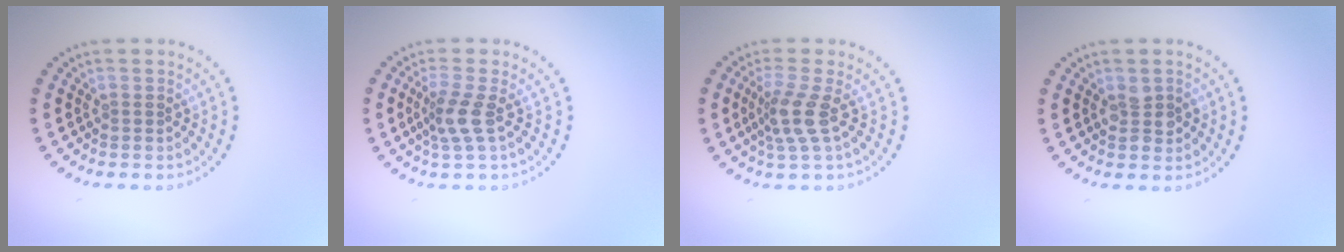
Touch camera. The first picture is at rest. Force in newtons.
{"total": 2.5, "press": 1.9, "slide": 1.6}
{"total": 2.8, "press": 2.1, "slide": 1.8}
{"total": 2.0, "press": 2.0, "slide": 0.2}